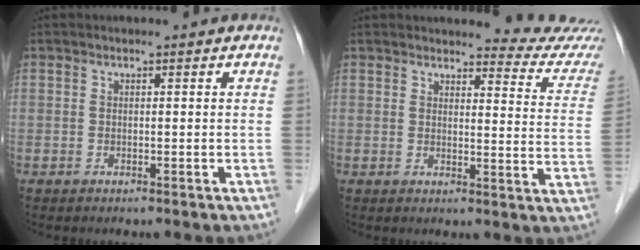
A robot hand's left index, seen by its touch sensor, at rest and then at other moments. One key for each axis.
{"total": 9.4, "fx": 9.4, "fy": -0.5, "fz": 0.3, "tx": 0.001, "ty": -0.079, "tz": 0.088}